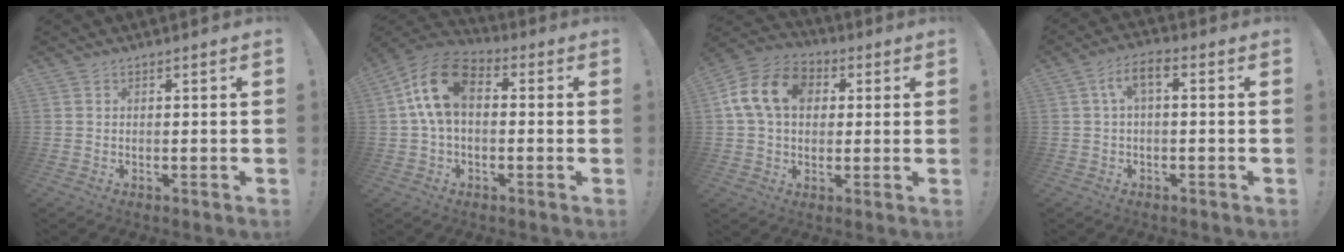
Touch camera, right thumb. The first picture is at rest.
{"total": 13.7, "force": [2.8, 8.8, 10.1], "torque": [-0.177, 0.011, 0.054]}
{"total": 15.9, "force": [4.0, 11.8, 9.9], "torque": [-0.179, 0.013, 0.079]}
{"total": 5.9, "force": [0.7, 2.2, 5.4], "torque": [-0.106, 0.003, 0.012]}